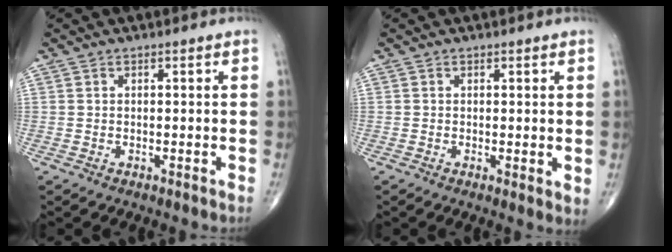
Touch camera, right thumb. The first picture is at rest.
{"total": 1.9, "force": [0.3, 0.7, 1.8], "torque": [-0.028, -0.009, 0.000]}